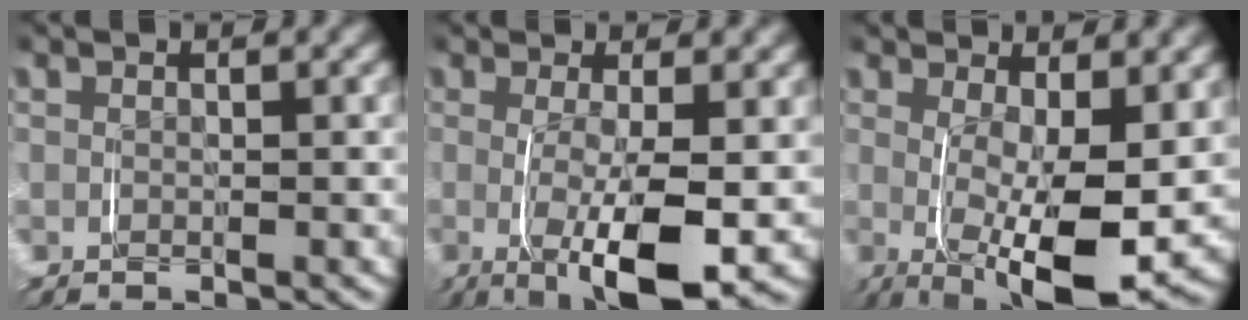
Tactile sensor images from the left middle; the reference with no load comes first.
{"total": 7.2, "force": [-1.0, 1.9, 6.9], "torque": [-0.109, -0.011, -0.011]}
{"total": 8.5, "force": [-0.1, 3.2, 7.9], "torque": [-0.135, -0.022, 0.001]}